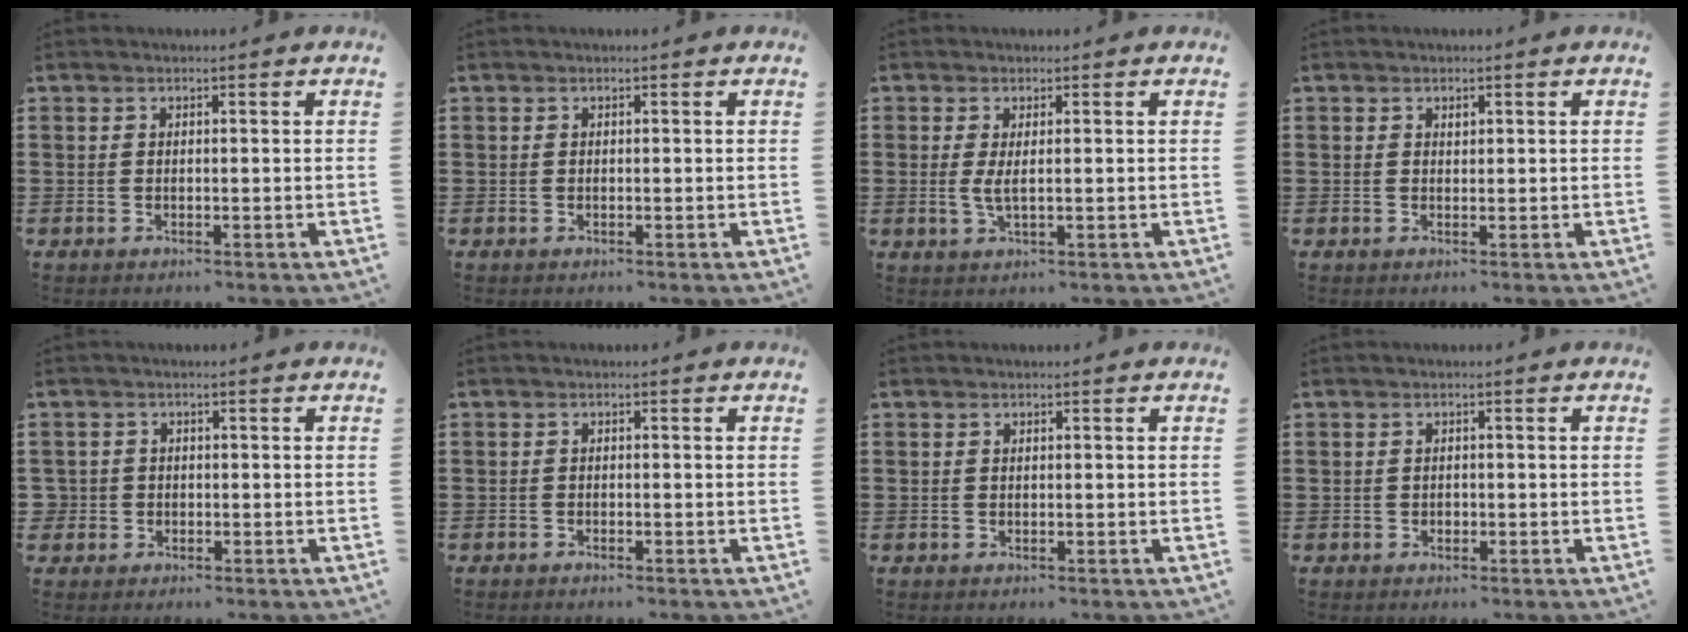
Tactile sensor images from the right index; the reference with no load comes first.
{"total": 0.0}
{"total": 2.0, "force": [0.2, 0.3, 2.0], "torque": [-0.054, -0.007, -0.001]}
{"total": 0.5, "force": [0.3, 0.4, 0.2], "torque": [-0.005, 0.002, 0.005]}
{"total": 1.8, "force": [-0.4, 1.7, 0.1], "torque": [-0.011, 0.005, -0.012]}
{"total": 0.6, "force": [-0.5, 0.2, -0.1], "torque": [0.000, 0.002, -0.012]}
{"total": 0.0}
{"total": 0.6, "force": [-0.1, 0.6, 0.2], "torque": [-0.006, 0.003, -0.004]}